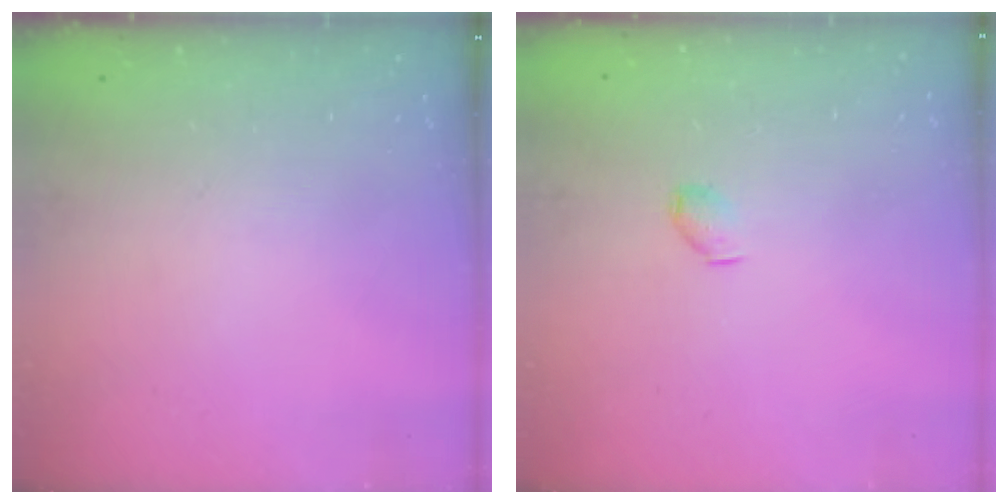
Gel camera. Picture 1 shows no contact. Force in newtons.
{"total": 3.1, "press": 3.1, "slide": 0.5}